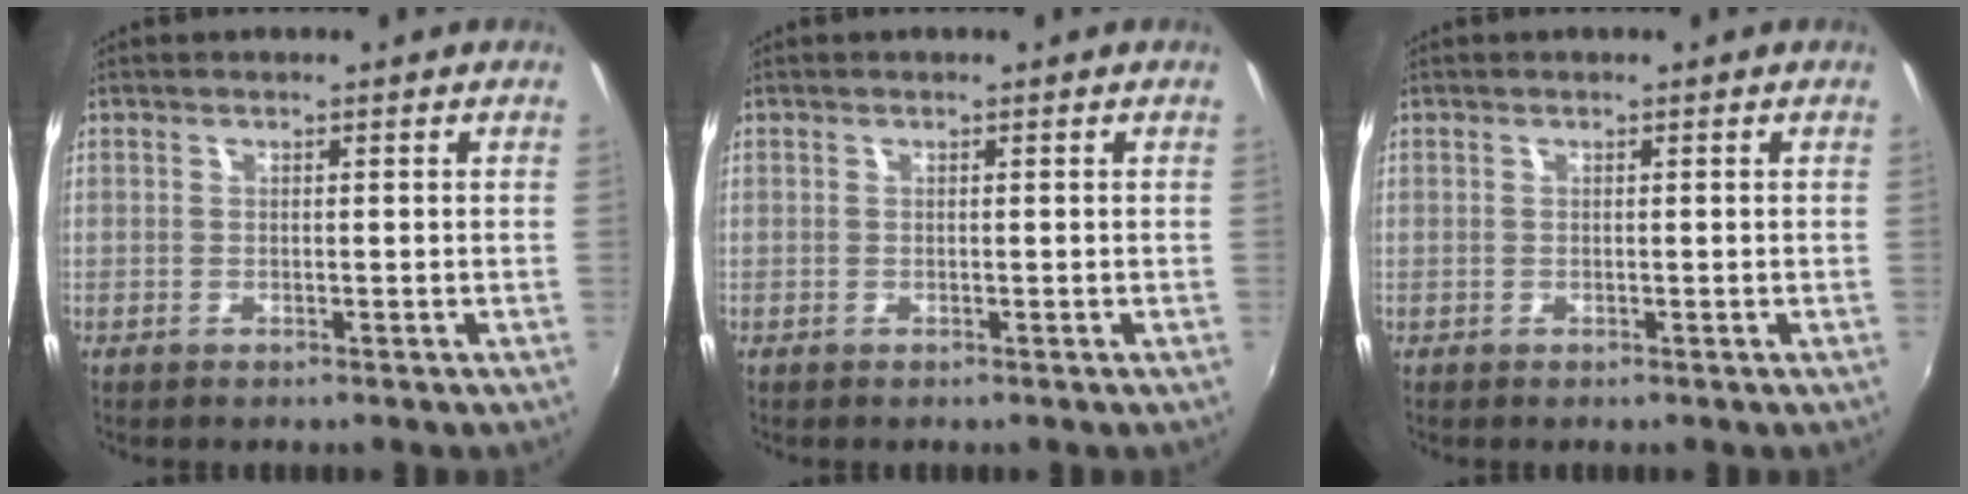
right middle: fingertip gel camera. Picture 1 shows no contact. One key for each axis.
{"total": 0.0}
{"total": 0.0}